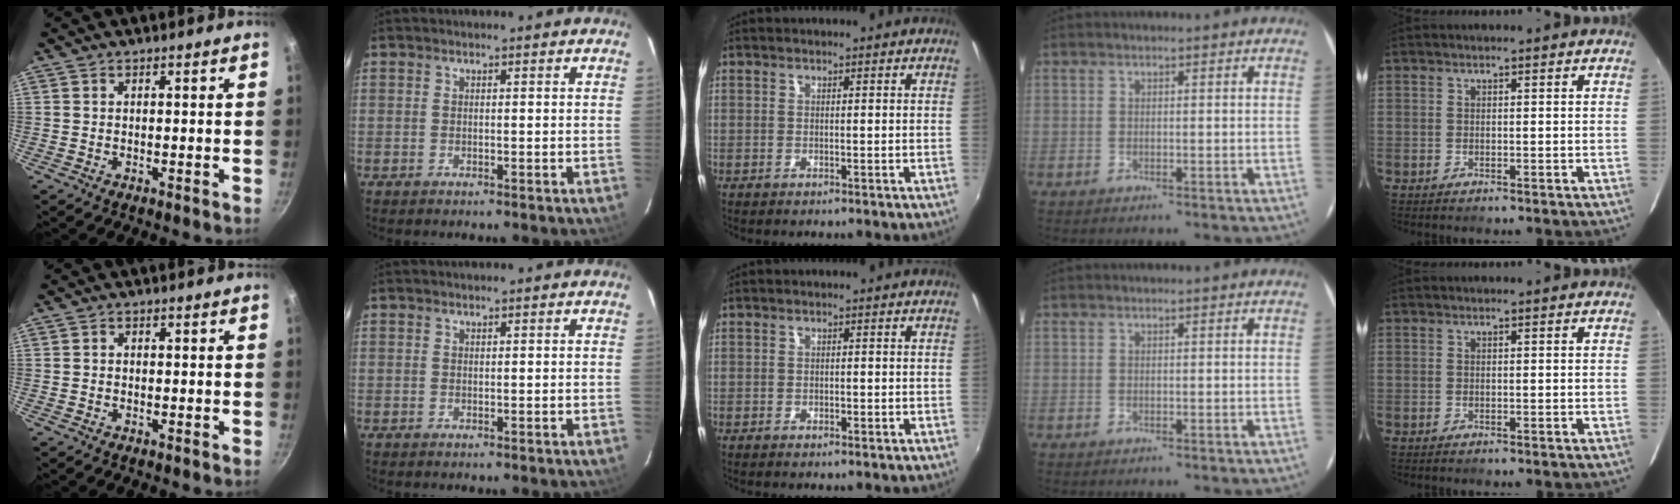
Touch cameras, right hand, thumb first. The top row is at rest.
{"thumb": {"total": 0.7, "force": [-0.2, 0.6, 0.4], "torque": [-0.006, 0.004, -0.003]}, "middle": {"total": 0.9, "force": [-0.5, 0.5, 0.5], "torque": [-0.009, -0.004, -0.010]}}